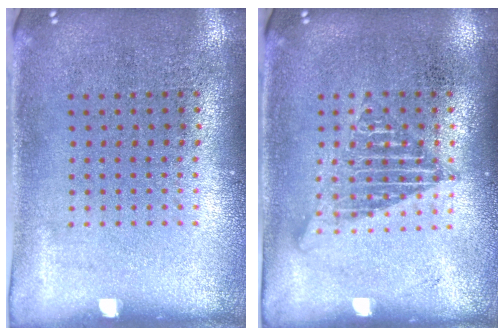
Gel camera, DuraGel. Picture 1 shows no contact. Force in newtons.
{"total": 1.1, "press": 1.1, "slide": 0.1}